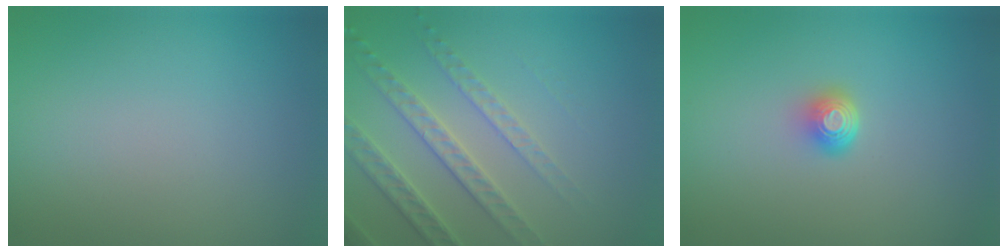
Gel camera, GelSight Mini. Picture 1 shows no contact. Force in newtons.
{"total": 4.4, "press": 3.7, "slide": 2.4}
{"total": 2.0, "press": 1.3, "slide": 1.5}